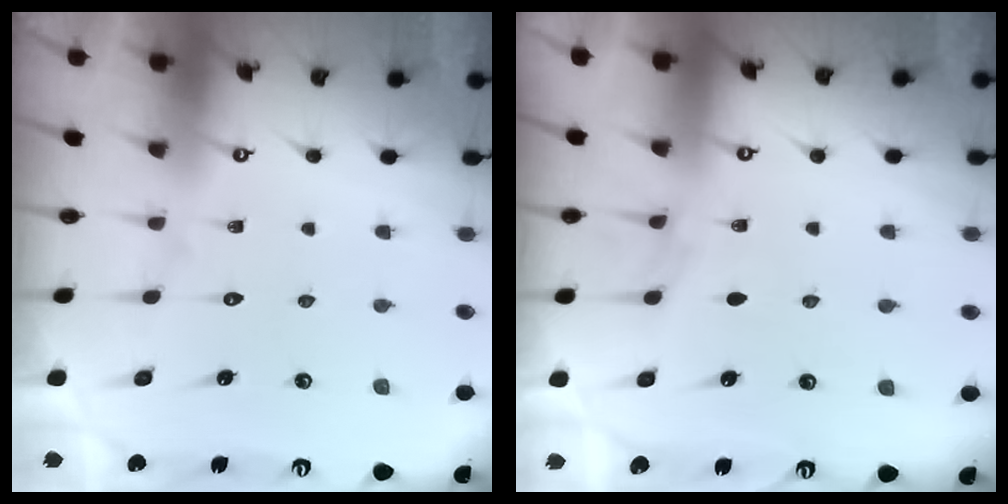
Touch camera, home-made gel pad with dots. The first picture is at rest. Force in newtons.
{"total": 2.8, "press": 2.7, "slide": 0.4}